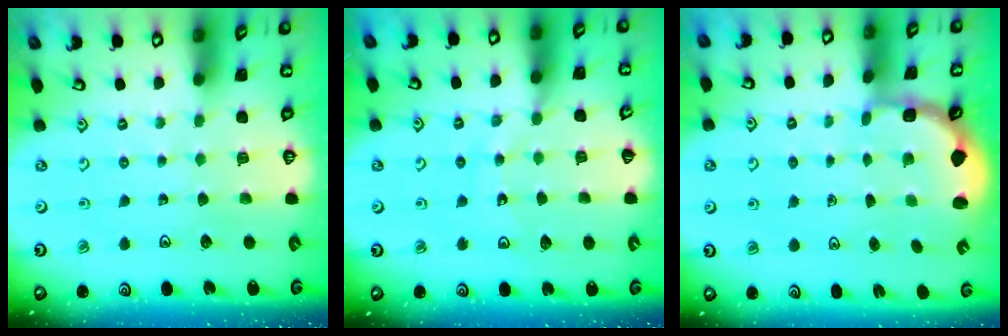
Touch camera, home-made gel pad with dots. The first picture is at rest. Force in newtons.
{"total": 10.3, "press": 10.2, "slide": 1.2}
{"total": 2.7, "press": 2.1, "slide": 1.7}